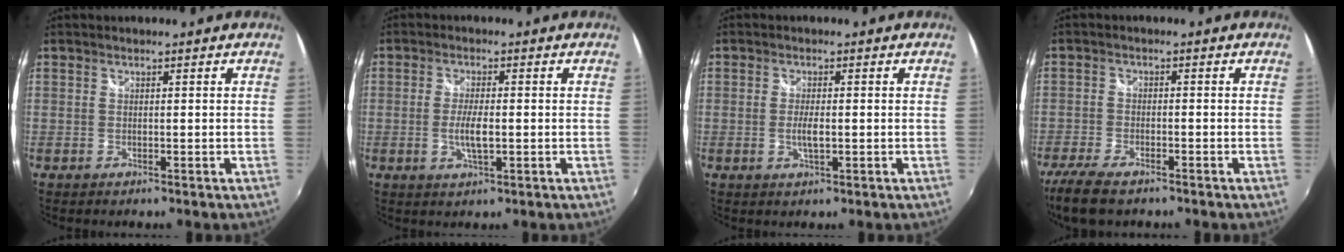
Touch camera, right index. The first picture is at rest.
{"total": 4.4, "force": [-0.8, 1.1, 4.2], "torque": [-0.083, -0.006, -0.015]}
{"total": 2.8, "force": [-0.5, 0.7, 2.7], "torque": [-0.051, -0.005, -0.008]}
{"total": 8.5, "force": [-6.6, 2.5, 4.8], "torque": [-0.126, -0.030, -0.123]}